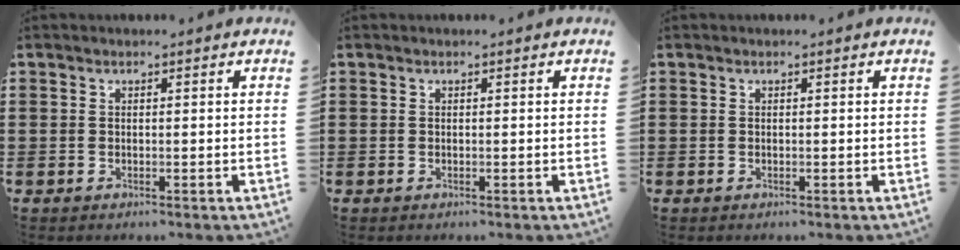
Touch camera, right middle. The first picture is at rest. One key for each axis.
{"total": 0.0}
{"total": 0.0}